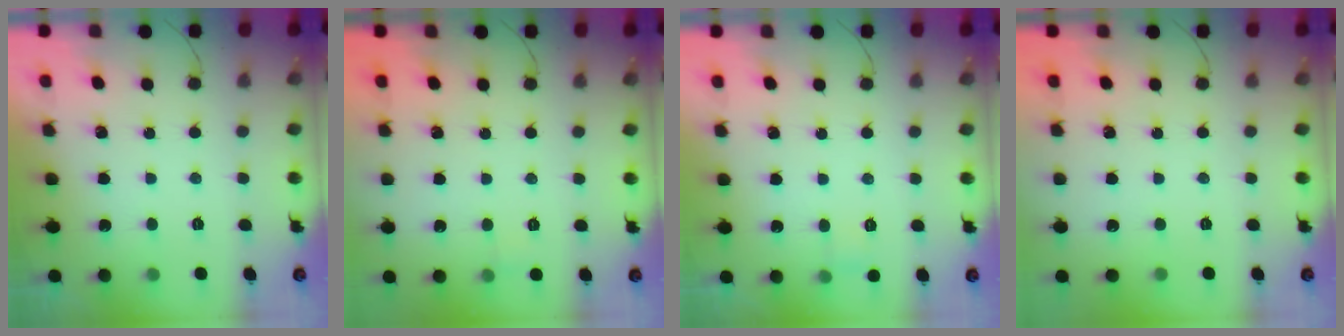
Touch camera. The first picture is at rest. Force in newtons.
{"total": 4.3, "press": 4.1, "slide": 1.2}
{"total": 2.6, "press": 2.4, "slide": 1.0}
{"total": 0.0}